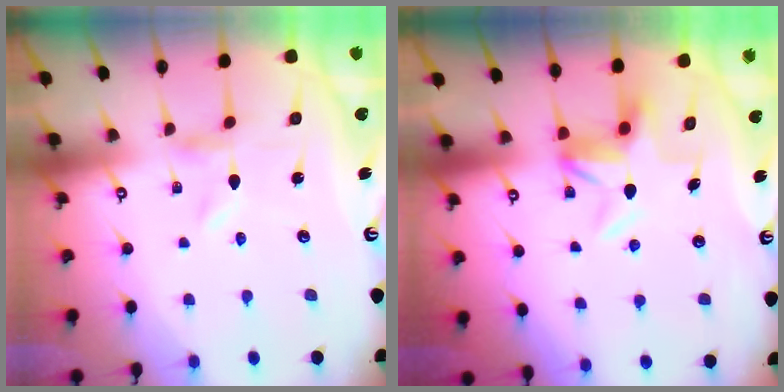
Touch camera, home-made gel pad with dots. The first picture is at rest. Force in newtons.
{"total": 5.3, "press": 5.2, "slide": 0.5}